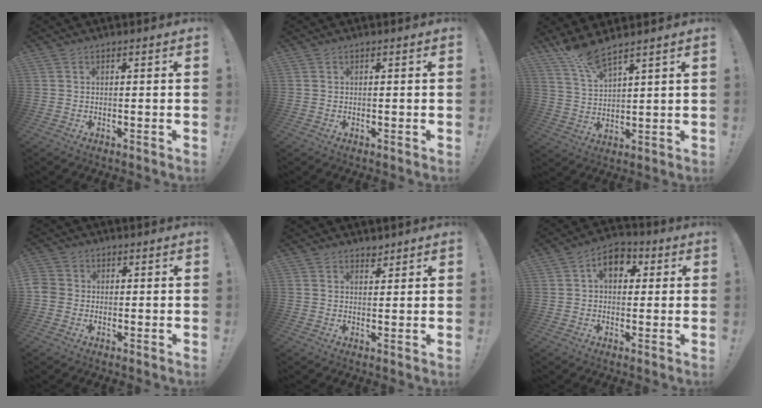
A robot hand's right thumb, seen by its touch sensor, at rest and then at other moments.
{"total": 0.0}
{"total": 7.4, "force": [6.5, 0.6, 3.5], "torque": [-0.077, -0.040, 0.118]}
{"total": 3.8, "force": [-0.9, 3.5, 1.2], "torque": [-0.025, 0.010, -0.017]}
{"total": 2.3, "force": [1.9, 1.2, 0.4], "torque": [0.008, -0.014, 0.031]}
{"total": 8.1, "force": [2.1, 5.8, 5.2], "torque": [-0.070, 0.003, 0.037]}